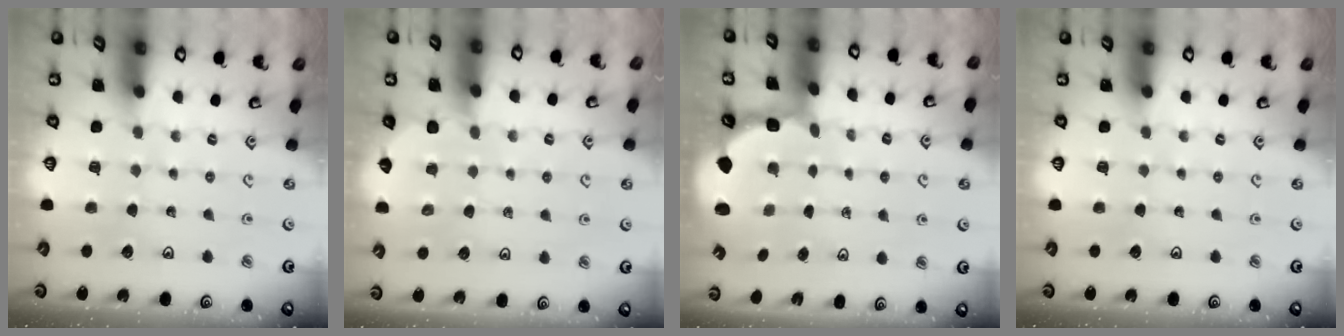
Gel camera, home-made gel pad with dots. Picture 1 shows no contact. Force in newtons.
{"total": 3.3, "press": 3.3, "slide": 0.4}
{"total": 2.9, "press": 1.9, "slide": 2.2}
{"total": 0.0}